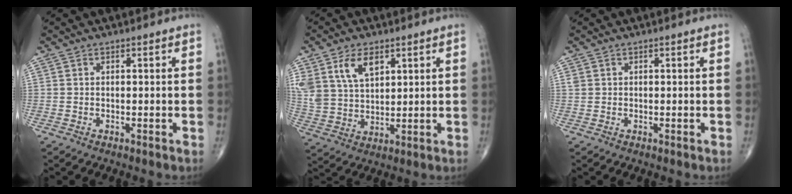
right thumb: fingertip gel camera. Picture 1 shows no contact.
{"total": 10.4, "force": [5.1, 6.2, 6.5], "torque": [-0.118, -0.017, 0.110]}
{"total": 0.8, "force": [0.3, 0.7, 0.3], "torque": [-0.002, 0.004, 0.006]}